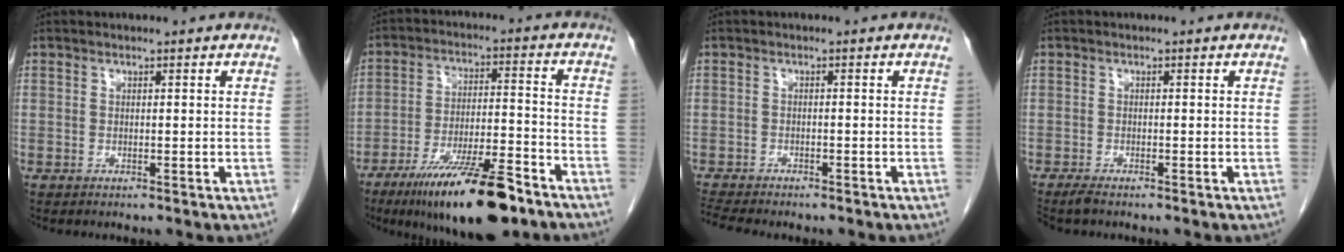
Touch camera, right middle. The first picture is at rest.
{"total": 16.4, "force": [-11.2, 2.9, 11.6], "torque": [-0.177, -0.015, -0.188]}
{"total": 4.9, "force": [-4.4, 0.9, 2.0], "torque": [-0.037, -0.007, -0.070]}
{"total": 1.9, "force": [-1.6, 0.3, 1.0], "torque": [-0.021, -0.006, -0.026]}